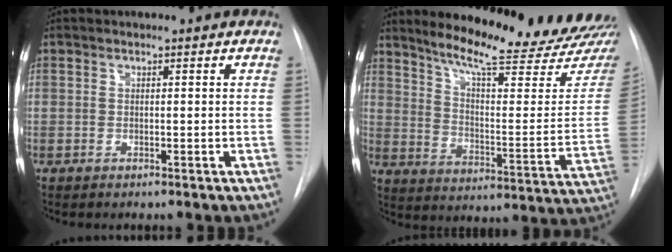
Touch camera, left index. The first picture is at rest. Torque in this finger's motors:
{"motor_torque": [1.03, -1.10, 0.34, 0.08]}